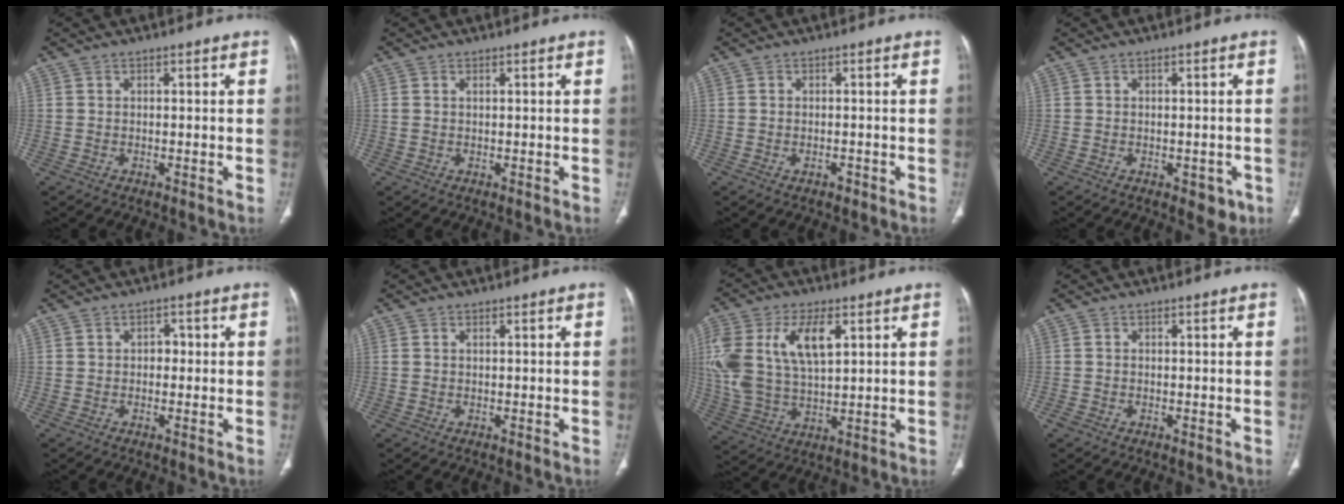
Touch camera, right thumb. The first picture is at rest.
{"total": 0.8, "force": [0.3, 0.3, 0.7], "torque": [-0.022, 0.011, 0.011]}
{"total": 1.1, "force": [-0.6, 0.7, 0.6], "torque": [-0.011, 0.008, -0.005]}
{"total": 3.4, "force": [-1.4, 2.2, 2.3], "torque": [-0.006, 0.002, -0.012]}
{"total": 1.8, "force": [0.0, 1.4, 1.1], "torque": [-0.004, 0.006, -0.006]}
{"total": 0.6, "force": [0.2, 0.3, 0.5], "torque": [-0.016, 0.010, 0.008]}
{"total": 17.7, "force": [5.4, 9.2, 14.1], "torque": [-0.301, -0.002, 0.104]}
{"total": 0.9, "force": [-0.4, 0.7, 0.3], "torque": [-0.008, 0.001, -0.008]}